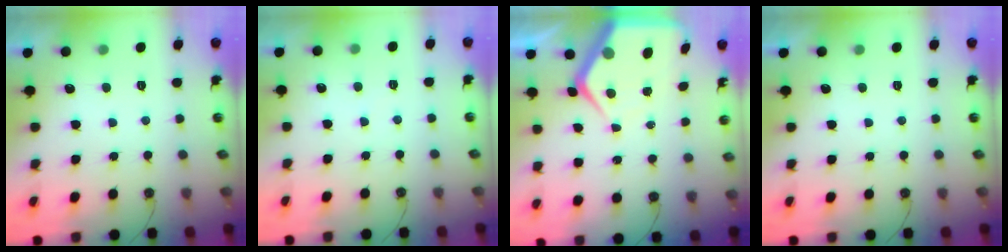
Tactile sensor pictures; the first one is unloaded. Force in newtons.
{"total": 2.5, "press": 2.4, "slide": 0.4}
{"total": 9.0, "press": 9.0, "slide": 1.0}
{"total": 0.0}